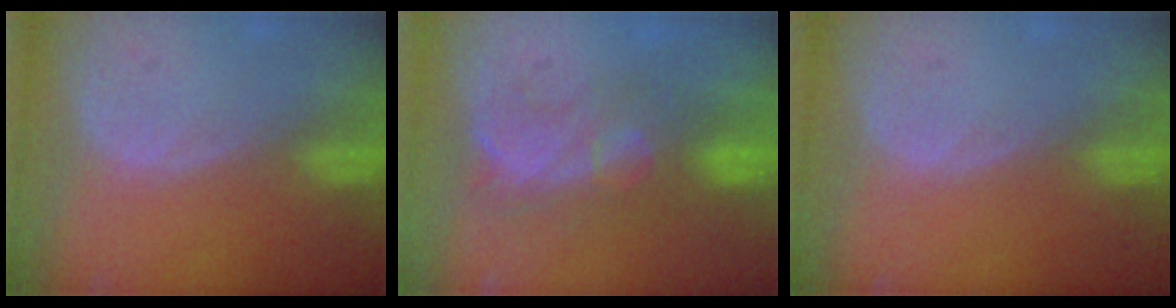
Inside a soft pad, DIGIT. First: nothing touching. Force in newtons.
{"total": 8.2, "press": 7.7, "slide": 2.8}
{"total": 0.0}